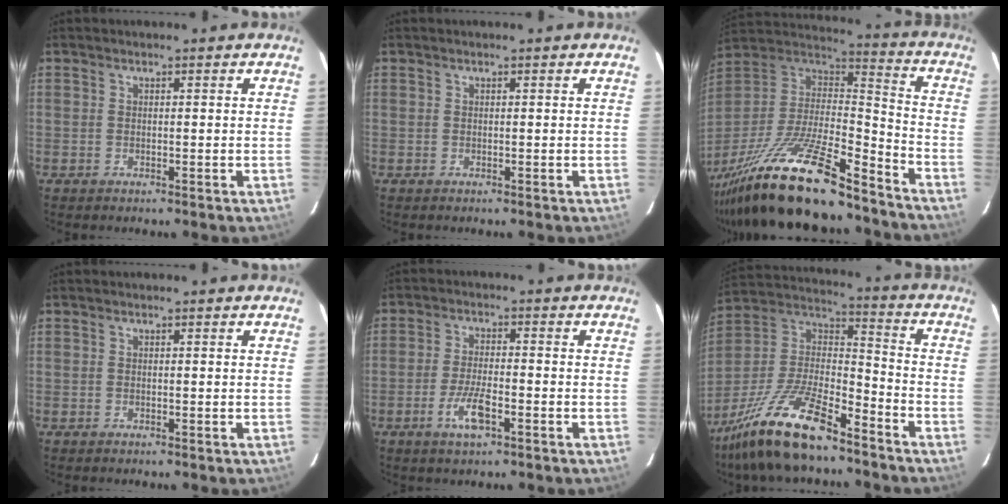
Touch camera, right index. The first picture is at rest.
{"total": 0.0}
{"total": 28.1, "force": [-21.0, 6.6, 17.5], "torque": [-0.338, -0.048, -0.351]}
{"total": 0.0}
{"total": 6.3, "force": [-3.1, 1.6, 5.2], "torque": [-0.113, -0.005, -0.060]}
{"total": 19.8, "force": [-14.1, 5.5, 12.8], "torque": [-0.269, -0.010, -0.258]}